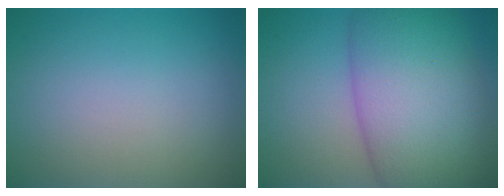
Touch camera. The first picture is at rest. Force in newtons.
{"total": 12.8, "press": 12.7, "slide": 0.5}